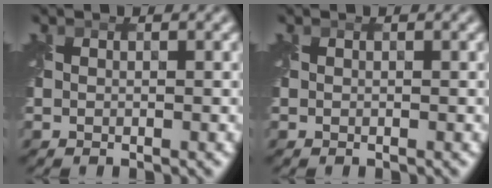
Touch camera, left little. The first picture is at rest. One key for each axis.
{"total": 0.0}